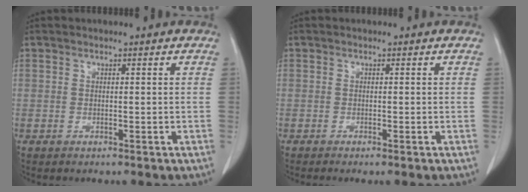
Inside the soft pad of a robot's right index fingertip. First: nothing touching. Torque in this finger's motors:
{"motor_torque": [-0.08, -0.08, -0.07, 0.02]}